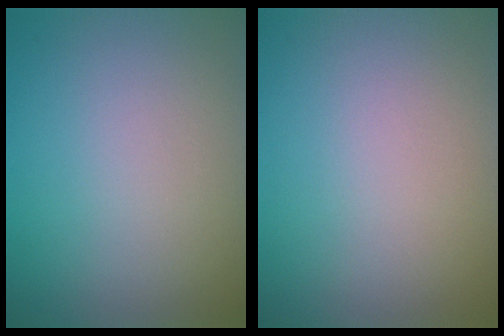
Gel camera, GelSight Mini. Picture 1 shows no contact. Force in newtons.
{"total": 0.0}